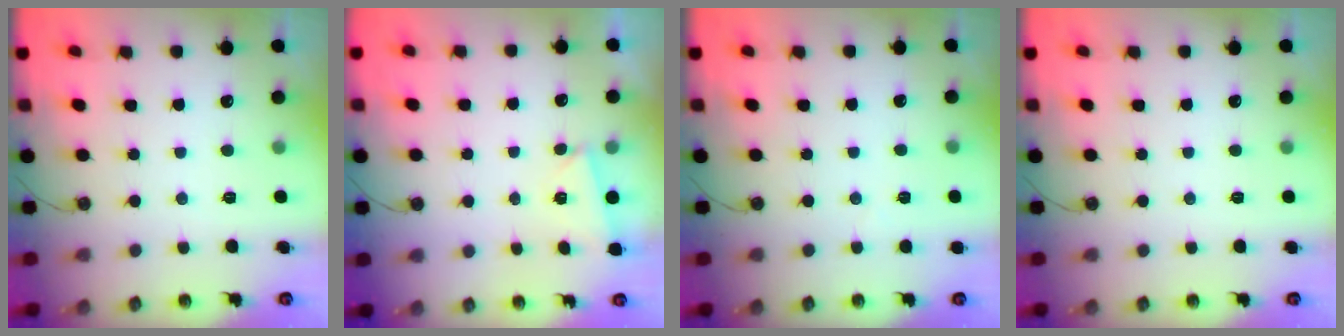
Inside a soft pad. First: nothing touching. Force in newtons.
{"total": 2.9, "press": 0.8, "slide": 2.7}
{"total": 9.9, "press": 1.4, "slide": 9.8}
{"total": 0.0}